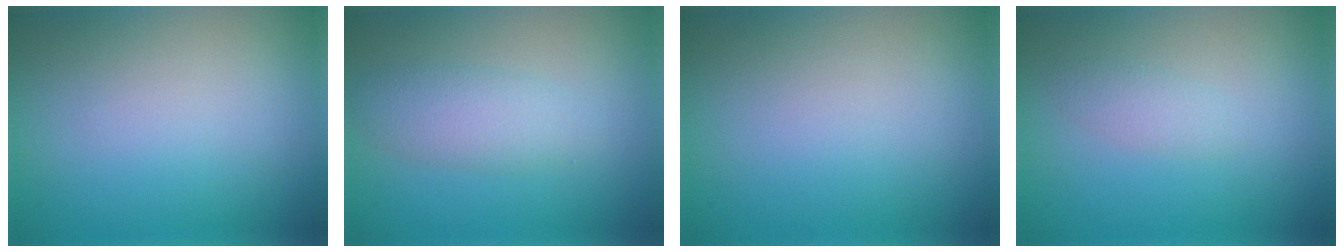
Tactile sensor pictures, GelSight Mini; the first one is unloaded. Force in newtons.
{"total": 2.8, "press": 2.8, "slide": 0.1}
{"total": 0.0}
{"total": 1.2, "press": 1.2, "slide": 0.0}